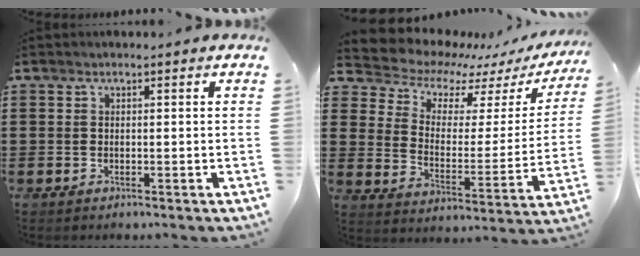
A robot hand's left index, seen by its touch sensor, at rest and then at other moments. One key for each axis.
{"total": 6.9, "fx": 6.3, "fy": 2.6, "fz": 1.0, "tx": -0.056, "ty": -0.052, "tz": 0.106}